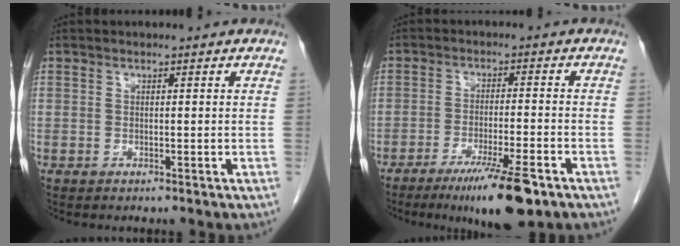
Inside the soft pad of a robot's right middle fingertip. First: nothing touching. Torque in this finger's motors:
{"motor_torque": [1.09, -1.05, 0.13, 0.07]}